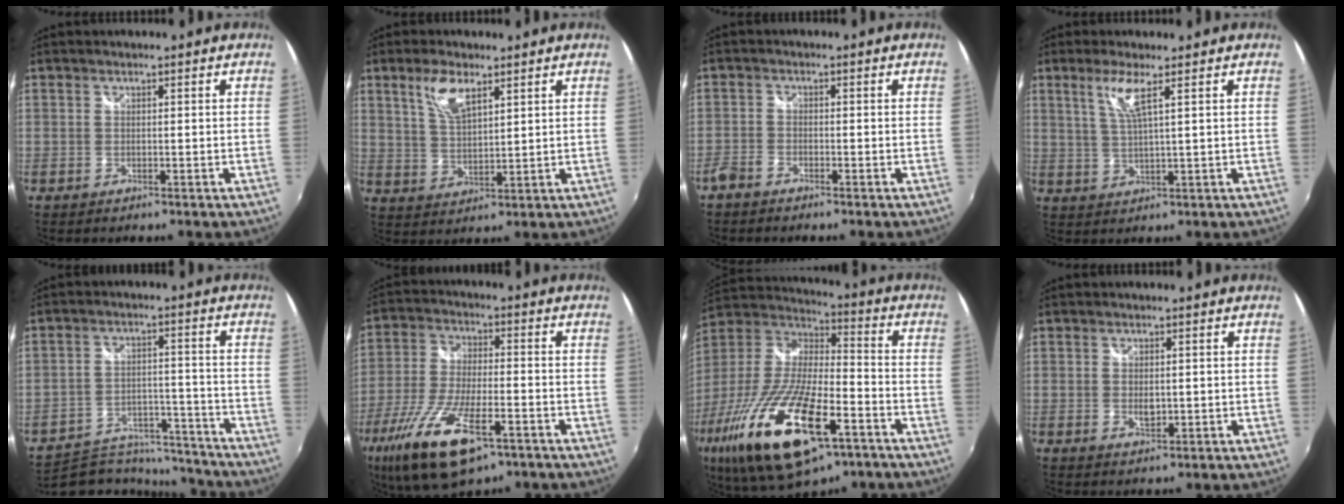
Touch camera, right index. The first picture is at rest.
{"total": 6.8, "force": [4.0, 2.6, 4.9], "torque": [-0.093, 0.005, 0.080]}
{"total": 3.0, "force": [-2.5, 1.1, 1.1], "torque": [-0.036, -0.002, -0.053]}
{"total": 4.8, "force": [2.4, -0.1, 4.2], "torque": [-0.085, -0.005, 0.051]}
{"total": 14.7, "force": [-13.4, 5.1, 3.2], "torque": [-0.072, 0.022, -0.185]}
{"total": 18.9, "force": [-10.5, 6.8, 14.2], "torque": [-0.296, -0.054, -0.191]}
{"total": 29.8, "force": [-14.5, 10.7, 23.7], "torque": [-0.476, -0.066, -0.253]}
{"total": 2.4, "force": [-0.1, 1.5, 1.8], "torque": [-0.028, -0.004, 0.001]}